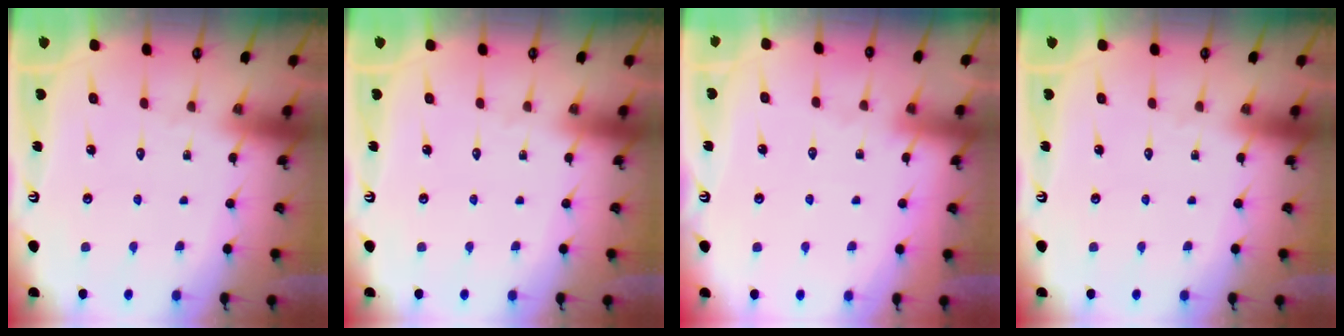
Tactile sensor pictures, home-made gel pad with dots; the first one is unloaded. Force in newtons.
{"total": 0.0}
{"total": 3.8, "press": 3.7, "slide": 0.6}
{"total": 0.0}